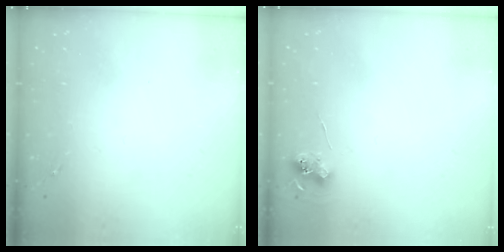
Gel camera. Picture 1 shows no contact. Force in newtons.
{"total": 6.2, "press": 6.2, "slide": 0.5}